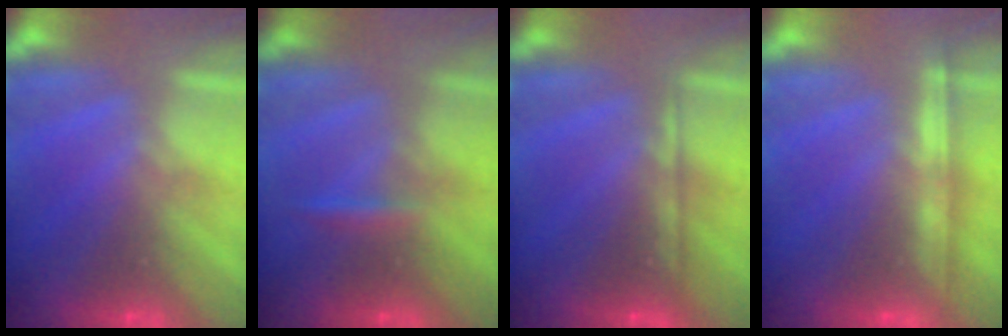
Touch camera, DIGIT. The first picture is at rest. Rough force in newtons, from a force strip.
{"total": 2.4}
{"total": 2.1}
{"total": 1.1}